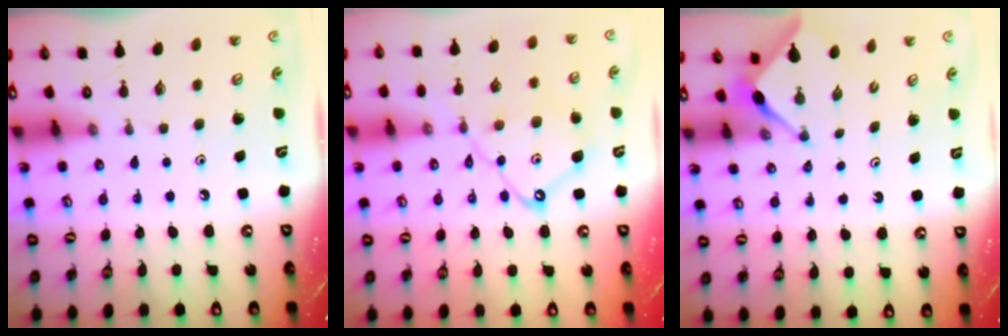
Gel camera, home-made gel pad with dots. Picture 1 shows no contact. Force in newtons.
{"total": 11.6, "press": 11.5, "slide": 1.0}
{"total": 3.1, "press": 3.1, "slide": 0.2}